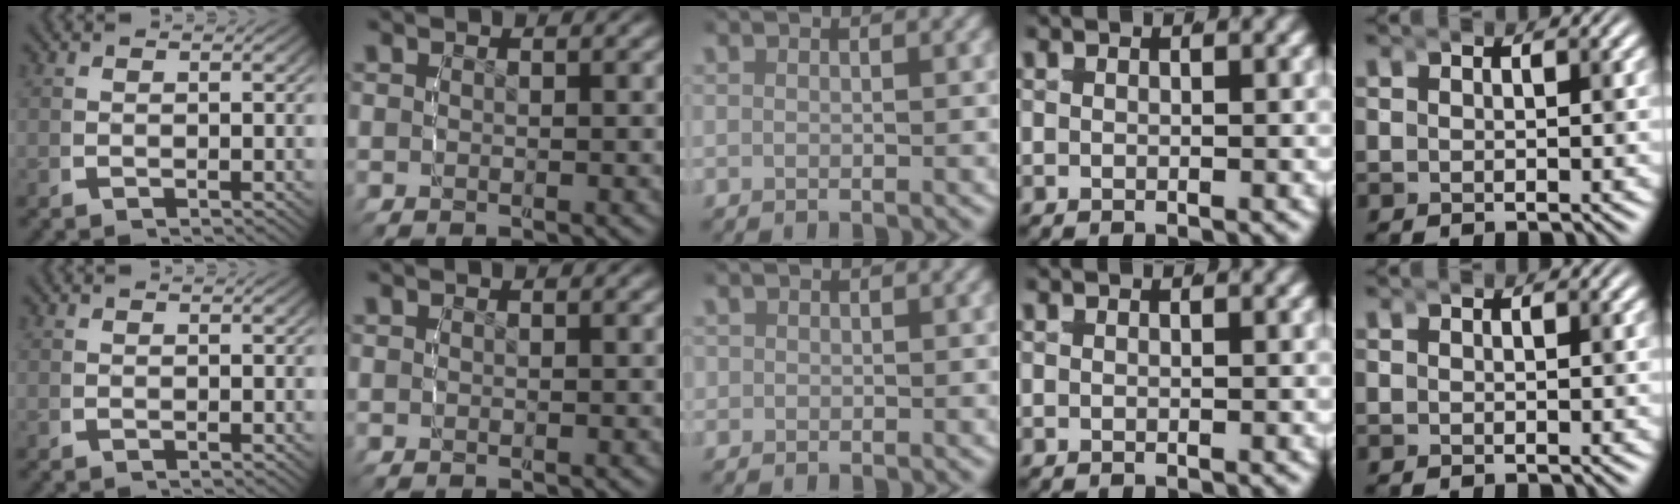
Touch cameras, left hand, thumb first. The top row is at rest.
{"middle": {"total": 0.7, "force": [0.1, 0.7, 0.0], "torque": [0.000, -0.001, -0.003]}}